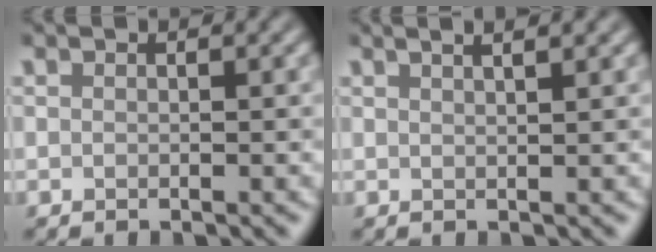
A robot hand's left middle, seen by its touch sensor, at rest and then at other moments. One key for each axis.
{"total": 4.1, "fx": 2.4, "fy": 1.9, "fz": 2.7, "tx": -0.007, "ty": 0.033, "tz": -0.006}